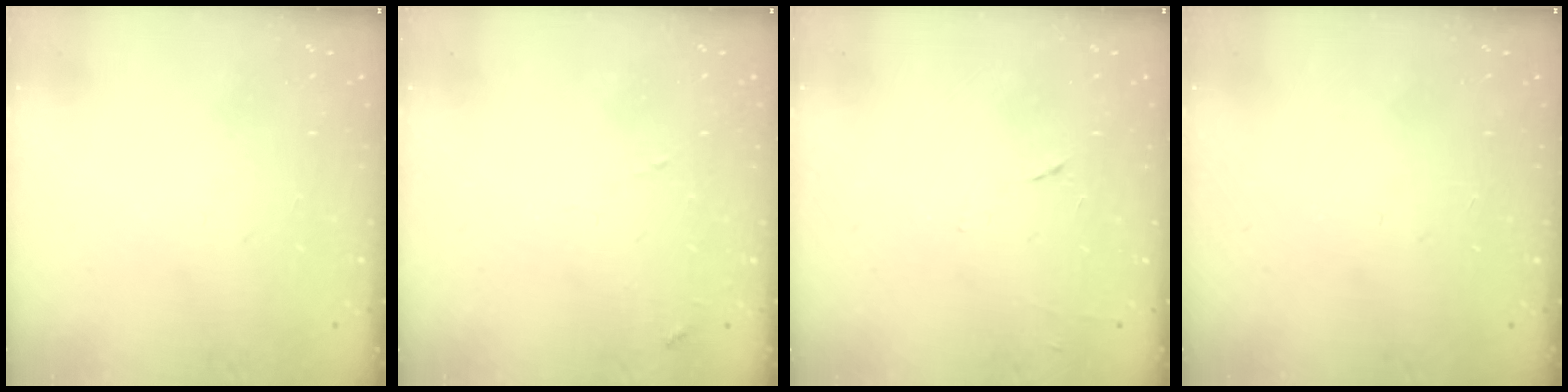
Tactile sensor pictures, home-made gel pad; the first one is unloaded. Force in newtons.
{"total": 6.3, "press": 6.3, "slide": 0.5}
{"total": 4.3, "press": 4.3, "slide": 0.6}
{"total": 0.0}